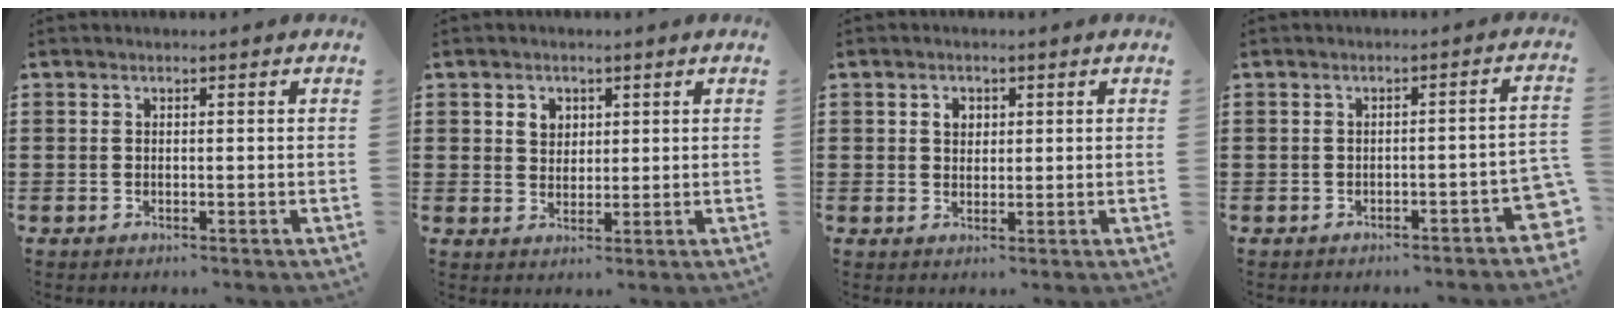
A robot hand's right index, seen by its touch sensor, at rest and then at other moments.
{"total": 2.6, "force": [1.2, 2.2, 0.8], "torque": [-0.023, 0.010, 0.021]}
{"total": 2.1, "force": [0.8, 1.7, 1.1], "torque": [-0.027, 0.011, 0.012]}
{"total": 2.3, "force": [-1.6, 0.4, 1.5], "torque": [-0.027, 0.000, -0.032]}